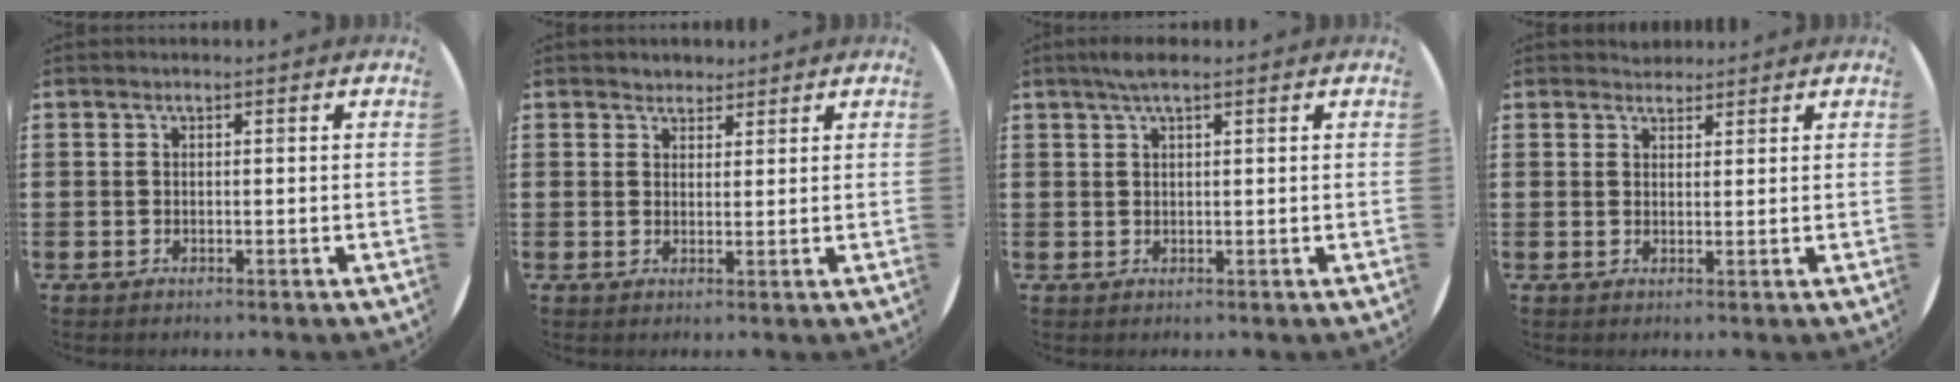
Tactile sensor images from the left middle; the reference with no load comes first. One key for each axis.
{"total": 2.0, "fx": 1.8, "fy": 0.8, "fz": -0.1, "tx": 0.000, "ty": 0.004, "tz": 0.035}
{"total": 2.3, "fx": 1.6, "fy": 0.3, "fz": 1.6, "tx": -0.033, "ty": 0.006, "tz": 0.027}
{"total": 1.8, "fx": 1.7, "fy": 0.5, "fz": -0.2, "tx": 0.010, "ty": 0.002, "tz": 0.032}